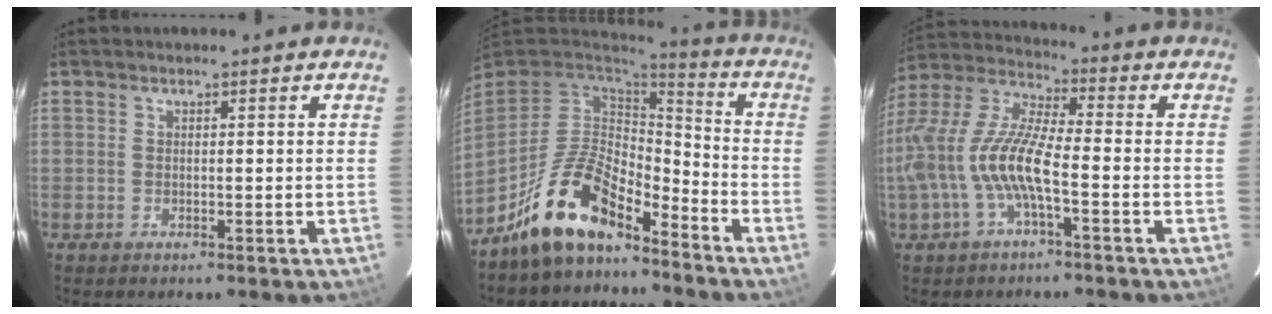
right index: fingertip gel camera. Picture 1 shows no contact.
{"total": 14.2, "force": [-10.6, 5.3, 7.8], "torque": [-0.166, 0.005, -0.196]}
{"total": 14.3, "force": [-4.0, 3.7, 13.3], "torque": [-0.276, 0.000, -0.078]}